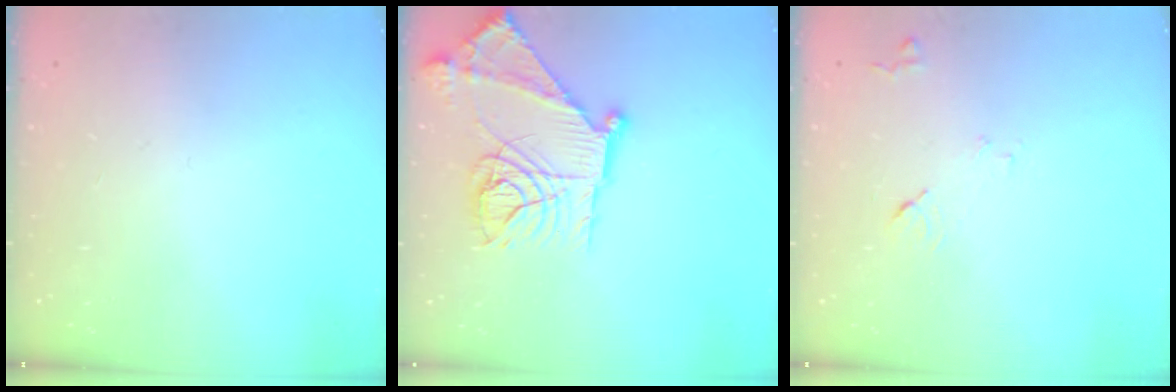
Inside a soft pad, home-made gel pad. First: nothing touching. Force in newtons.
{"total": 22.2, "press": 22.1, "slide": 2.3}
{"total": 8.0, "press": 7.9, "slide": 0.8}